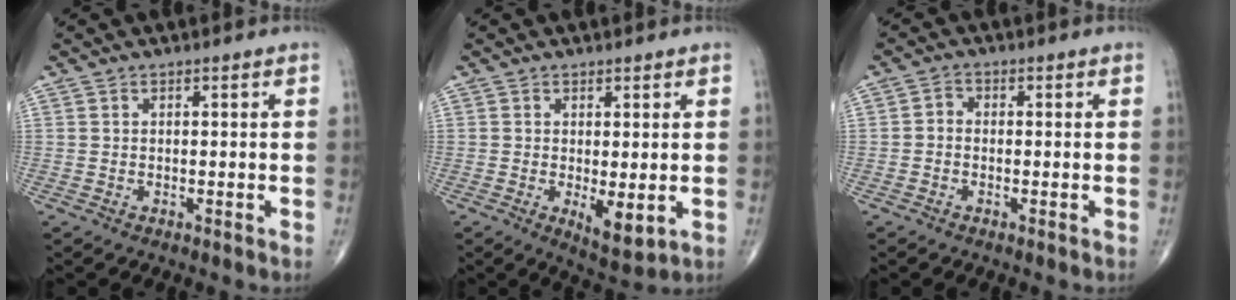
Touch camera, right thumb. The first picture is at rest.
{"total": 5.3, "force": [-0.8, 2.0, 4.9], "torque": [-0.072, -0.019, -0.003]}
{"total": 1.7, "force": [-0.5, 1.3, 0.9], "torque": [-0.007, 0.005, -0.016]}